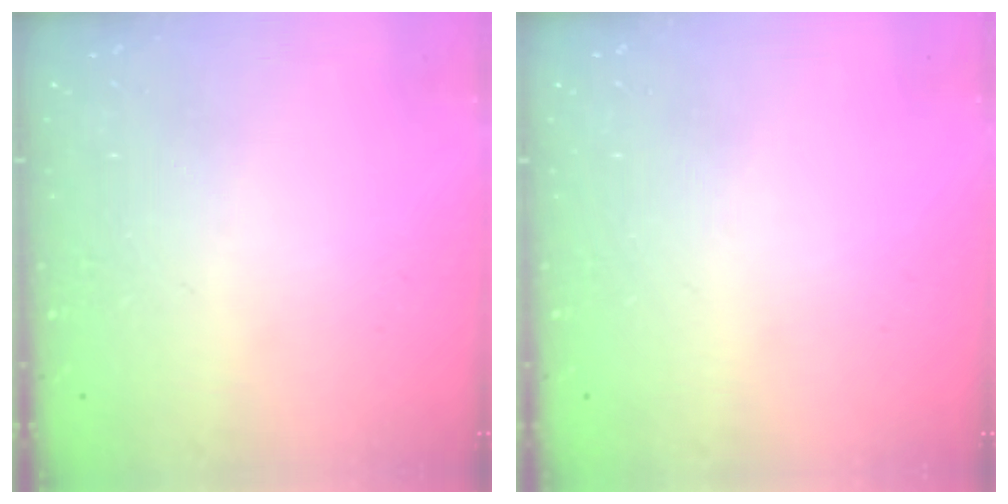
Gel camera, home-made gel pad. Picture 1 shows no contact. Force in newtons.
{"total": 0.0}